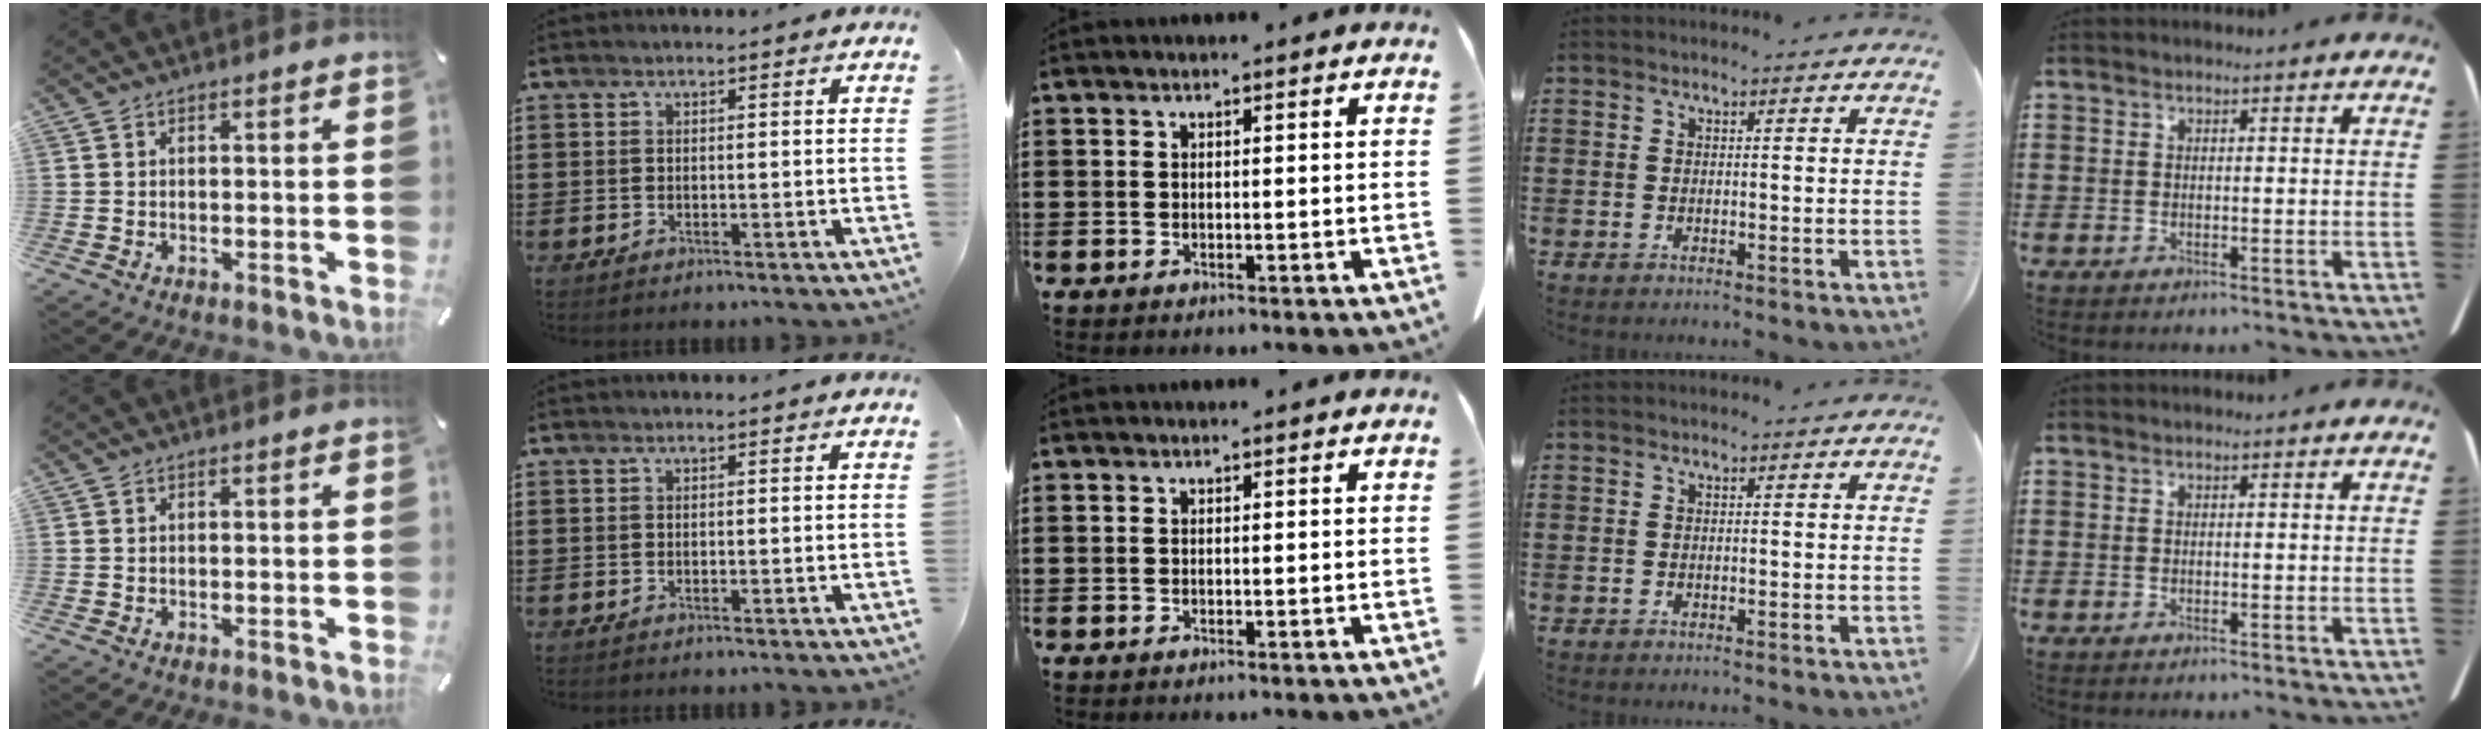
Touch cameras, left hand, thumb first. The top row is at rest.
{}